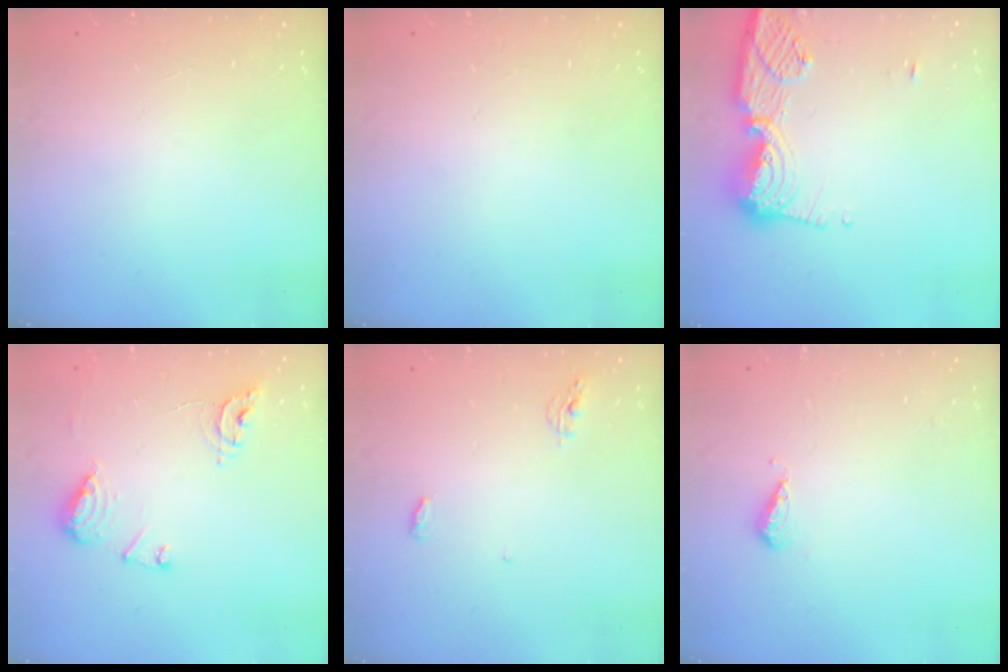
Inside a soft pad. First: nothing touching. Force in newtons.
{"total": 0.0}
{"total": 12.0, "press": 12.0, "slide": 1.1}
{"total": 12.1, "press": 12.0, "slide": 1.2}
{"total": 4.1, "press": 4.0, "slide": 0.9}
{"total": 3.7, "press": 3.6, "slide": 1.0}